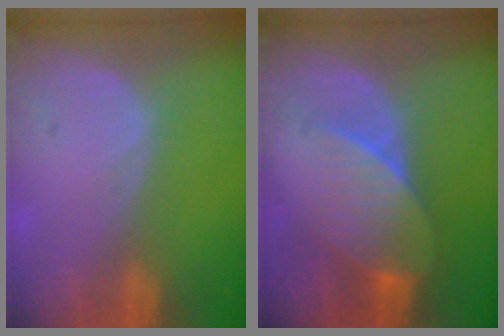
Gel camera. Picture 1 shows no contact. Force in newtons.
{"total": 7.2, "press": 6.6, "slide": 2.9}